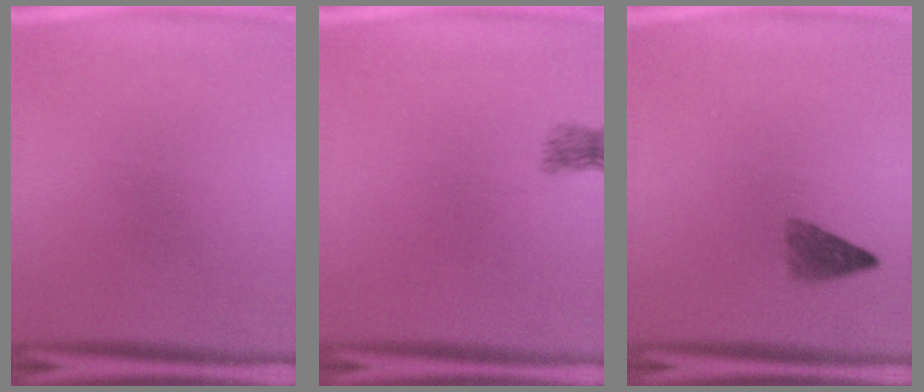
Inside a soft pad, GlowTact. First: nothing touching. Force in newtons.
{"total": 1.8}
{"total": 2.4}